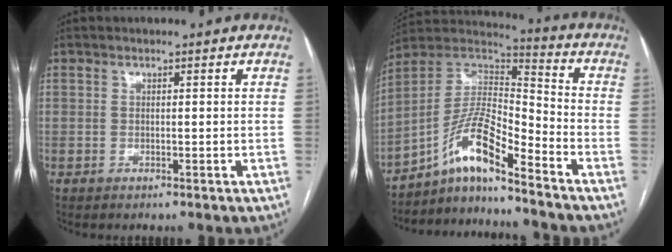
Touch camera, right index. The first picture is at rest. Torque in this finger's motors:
{"motor_torque": [0.44, -0.37, 0.00, 0.00]}